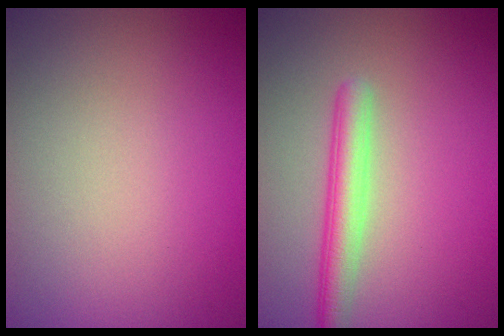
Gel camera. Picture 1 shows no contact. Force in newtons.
{"total": 3.3, "press": 3.3, "slide": 0.1}